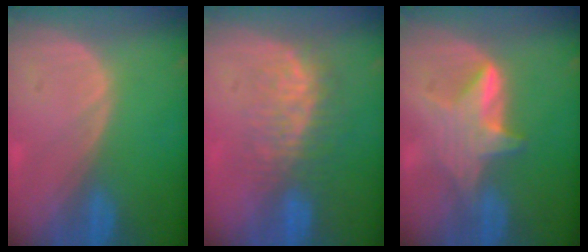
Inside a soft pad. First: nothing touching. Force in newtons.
{"total": 8.0, "press": 7.4, "slide": 3.0}
{"total": 6.1, "press": 5.7, "slide": 2.0}